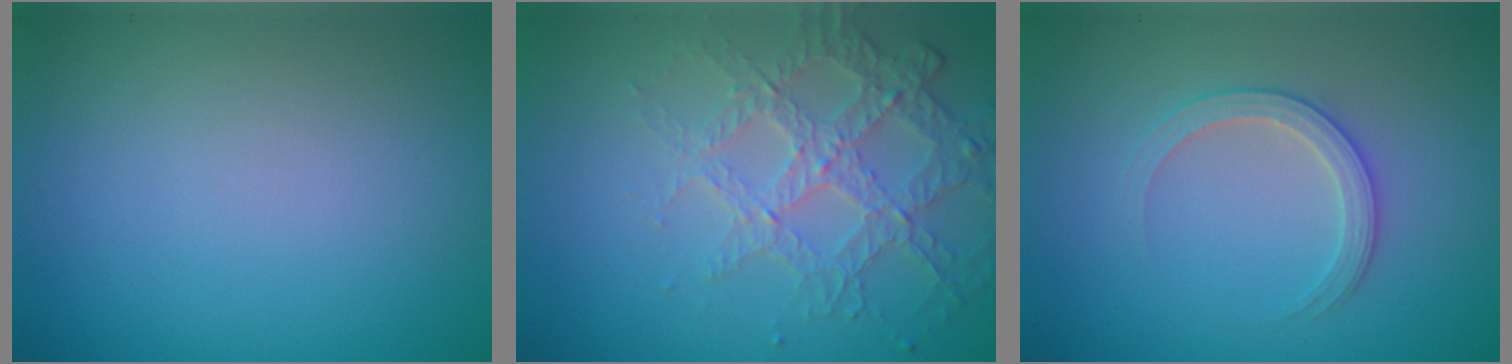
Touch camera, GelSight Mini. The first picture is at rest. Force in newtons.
{"total": 3.8, "press": 3.3, "slide": 1.9}
{"total": 2.5, "press": 2.5, "slide": 0.3}